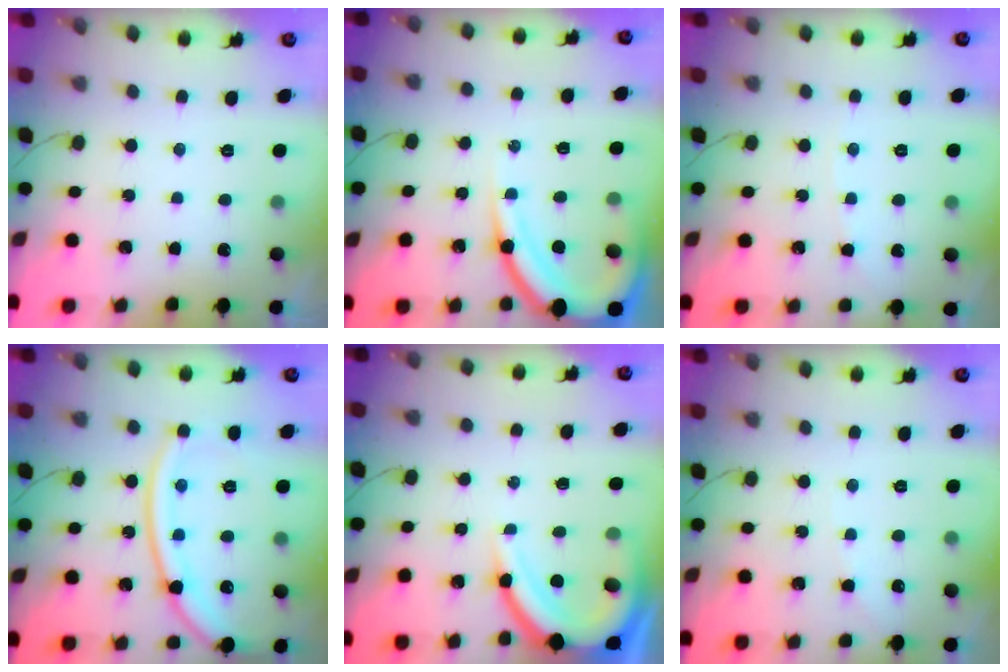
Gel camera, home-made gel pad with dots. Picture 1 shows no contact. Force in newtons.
{"total": 14.2, "press": 14.1, "slide": 1.4}
{"total": 1.8, "press": 1.8, "slide": 0.3}
{"total": 15.3, "press": 15.3, "slide": 0.8}
{"total": 12.5, "press": 12.4, "slide": 1.5}
{"total": 2.7, "press": 2.7, "slide": 0.4}